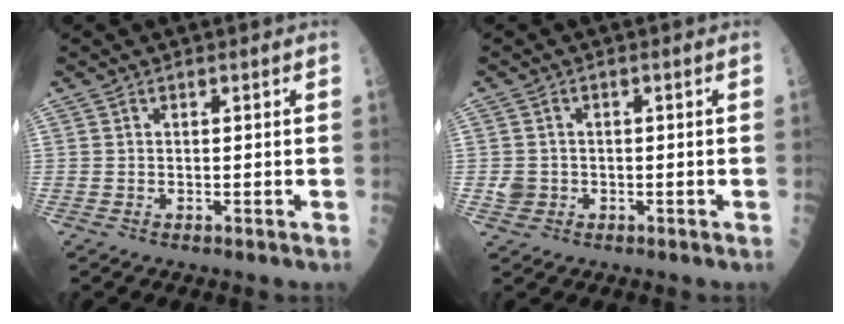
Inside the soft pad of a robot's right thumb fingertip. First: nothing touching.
{"total": 2.4, "force": [-0.5, 2.2, 0.8], "torque": [-0.002, 0.006, -0.006]}